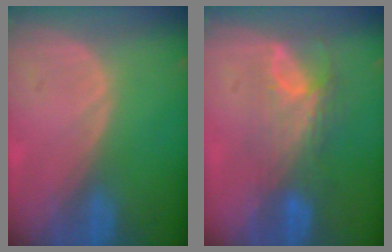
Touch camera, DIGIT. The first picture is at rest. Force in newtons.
{"total": 7.9, "press": 6.6, "slide": 4.2}